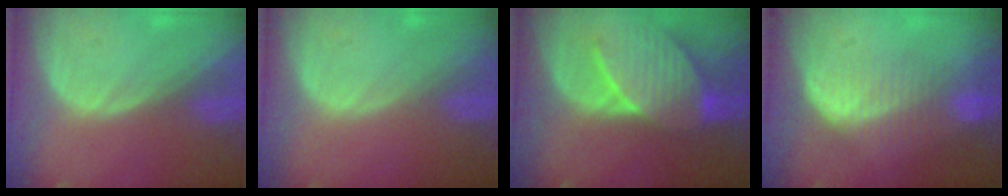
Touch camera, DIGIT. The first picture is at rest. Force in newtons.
{"total": 0.0}
{"total": 8.5, "press": 8.3, "slide": 1.5}
{"total": 7.1, "press": 6.6, "slide": 2.6}